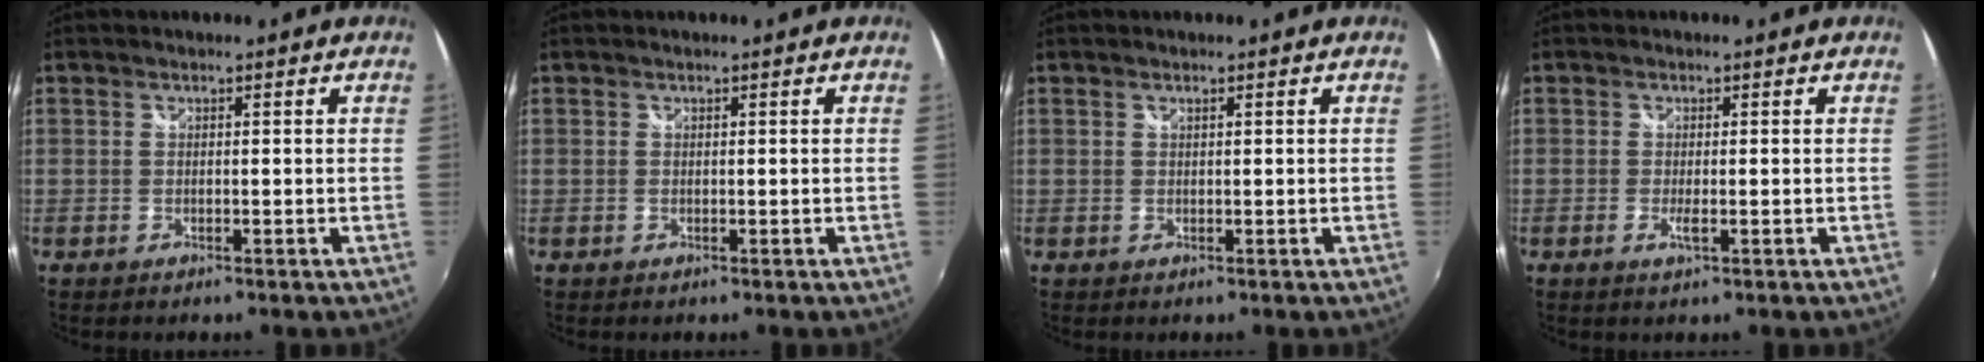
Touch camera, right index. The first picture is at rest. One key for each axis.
{"total": 0.0}
{"total": 0.0}
{"total": 1.6, "fx": -0.5, "fy": 0.0, "fz": 1.6, "tx": -0.031, "ty": -0.002, "tz": -0.007}